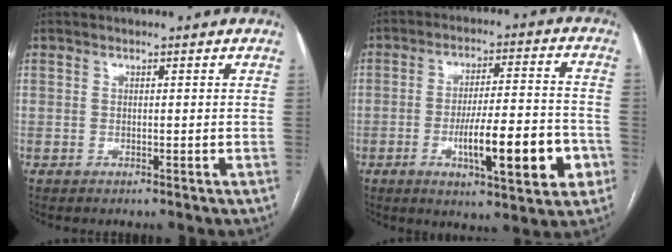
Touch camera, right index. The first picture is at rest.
{"total": 13.9, "force": [-4.3, 2.6, 12.9], "torque": [-0.199, 0.004, -0.062]}